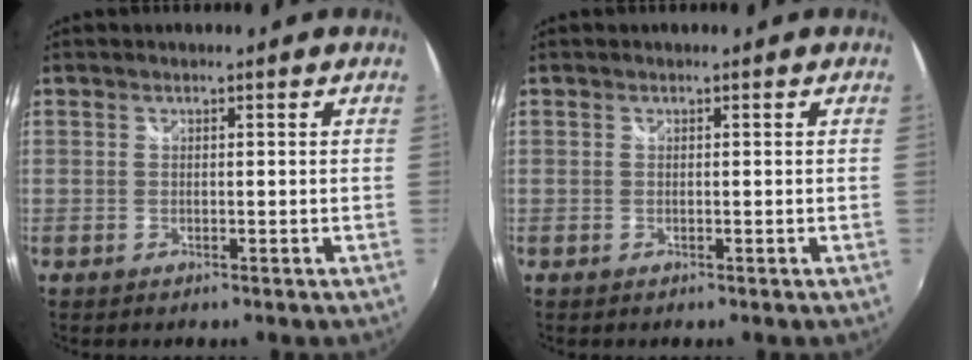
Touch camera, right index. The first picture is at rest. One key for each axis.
{"total": 0.0}